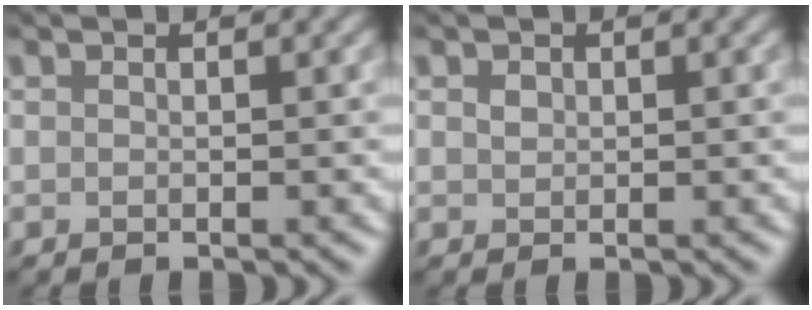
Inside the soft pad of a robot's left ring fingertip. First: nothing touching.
{"total": 0.6, "force": [0.2, 0.5, 0.3], "torque": [-0.006, -0.002, 0.005]}